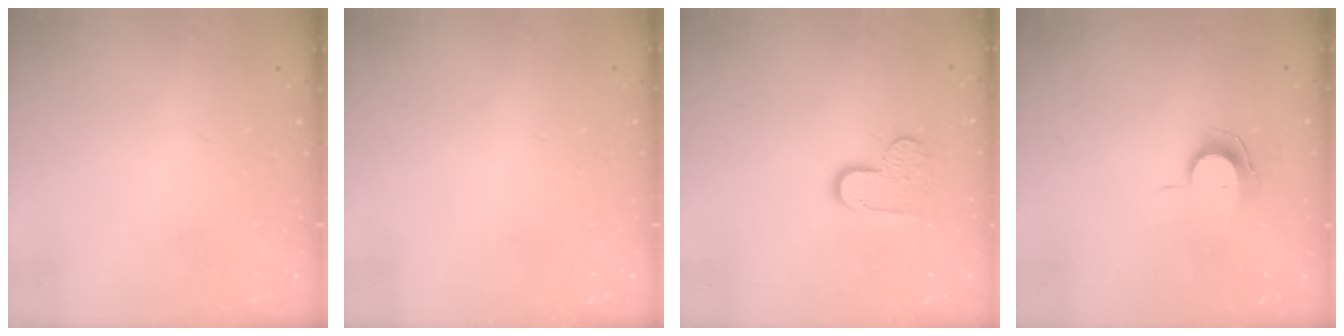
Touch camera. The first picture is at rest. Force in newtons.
{"total": 0.8, "press": 0.5, "slide": 0.6}
{"total": 9.1, "press": 9.1, "slide": 0.7}
{"total": 7.7, "press": 7.6, "slide": 0.4}